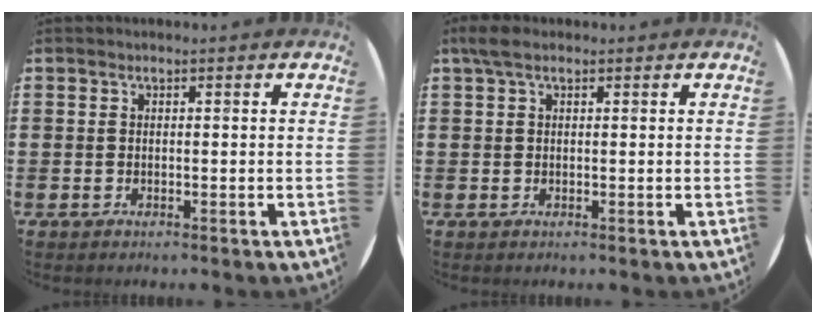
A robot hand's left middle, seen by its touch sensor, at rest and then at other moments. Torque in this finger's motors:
{"motor_torque": [0.62, -0.35, 0.07, 0.01]}